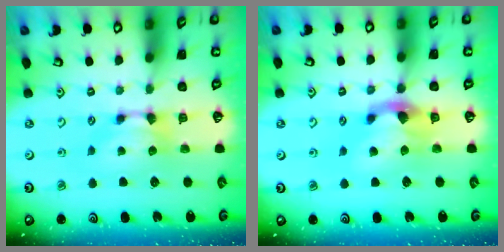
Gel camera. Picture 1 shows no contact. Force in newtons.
{"total": 3.7, "press": 3.1, "slide": 2.0}